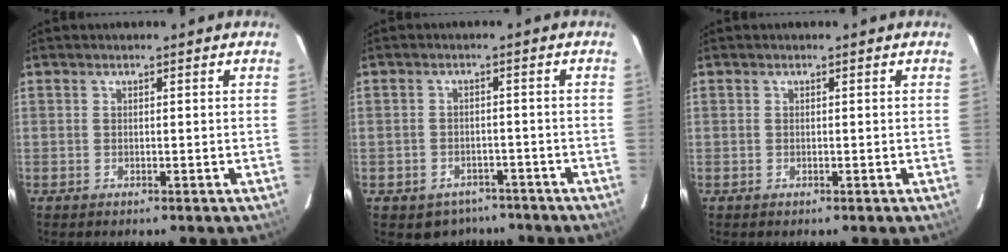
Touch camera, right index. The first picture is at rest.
{"total": 6.7, "force": [-4.8, 4.5, 1.4], "torque": [-0.040, 0.017, -0.056]}
{"total": 0.0}